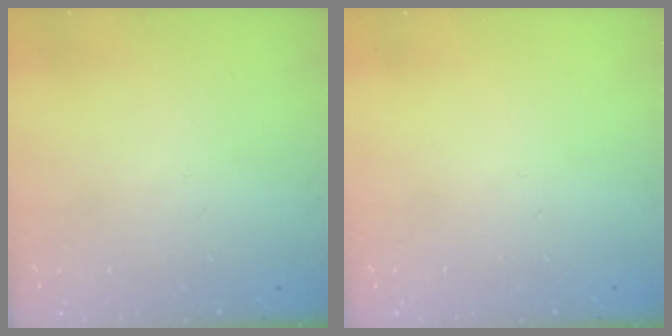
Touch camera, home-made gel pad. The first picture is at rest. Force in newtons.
{"total": 0.0}